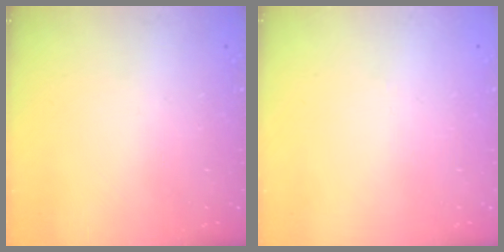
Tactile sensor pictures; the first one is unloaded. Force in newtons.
{"total": 0.0}